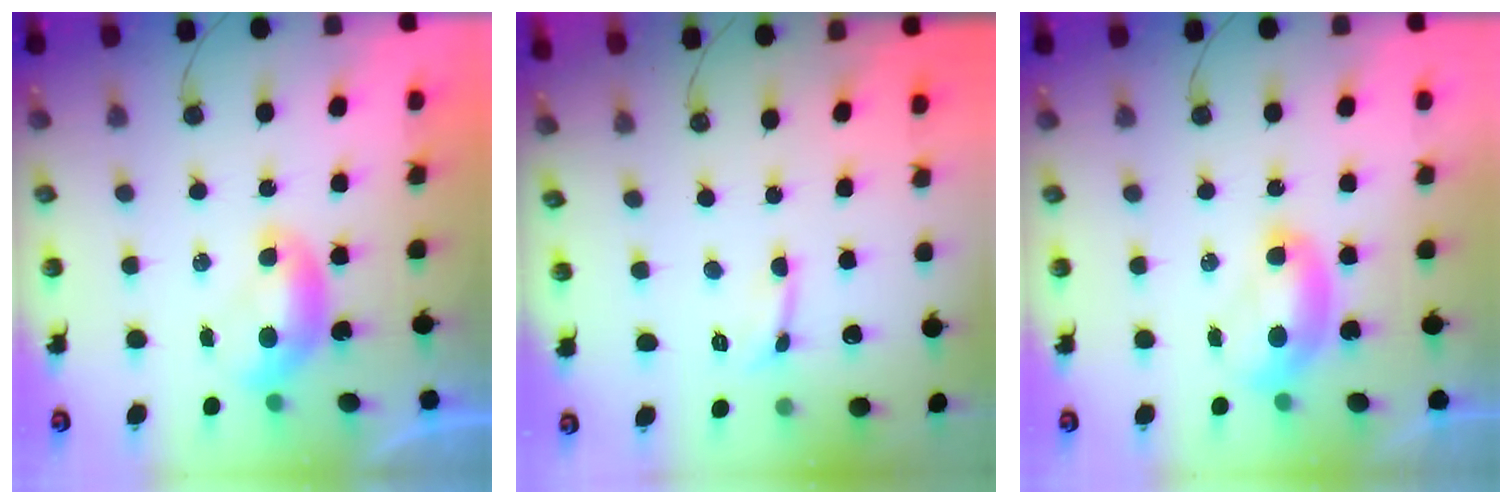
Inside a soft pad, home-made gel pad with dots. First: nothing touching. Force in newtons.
{"total": 1.7, "press": 1.7, "slide": 0.5}
{"total": 2.0, "press": 2.0, "slide": 0.0}